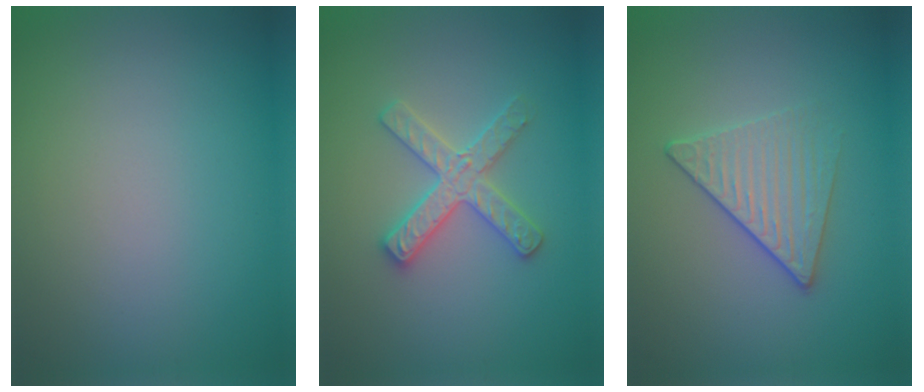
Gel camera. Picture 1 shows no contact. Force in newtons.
{"total": 2.9, "press": 2.9, "slide": 0.5}
{"total": 2.7, "press": 2.4, "slide": 1.2}